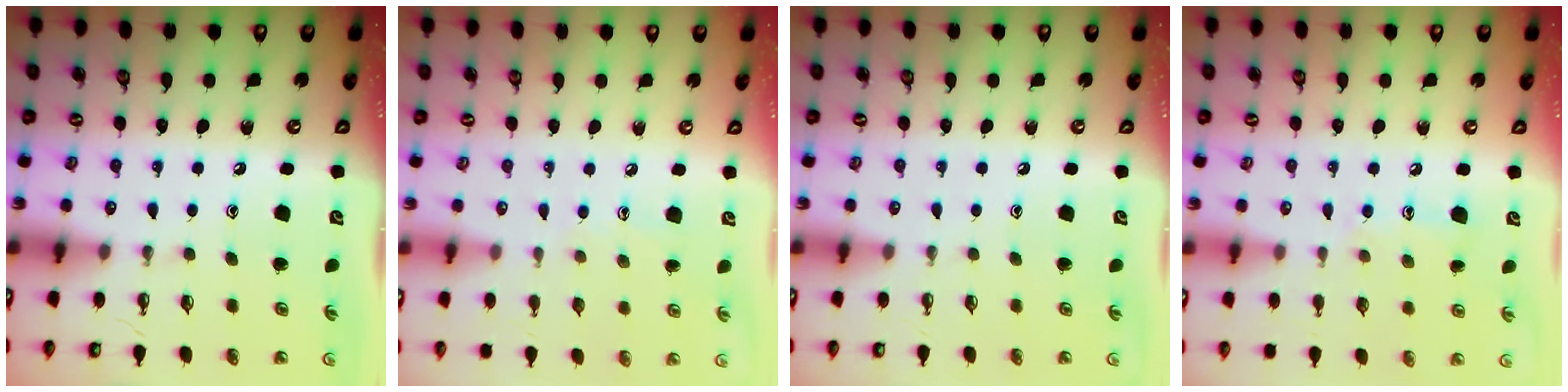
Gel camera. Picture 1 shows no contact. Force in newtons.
{"total": 5.0, "press": 4.9, "slide": 0.5}
{"total": 0.0}
{"total": 7.3, "press": 7.3, "slide": 0.5}